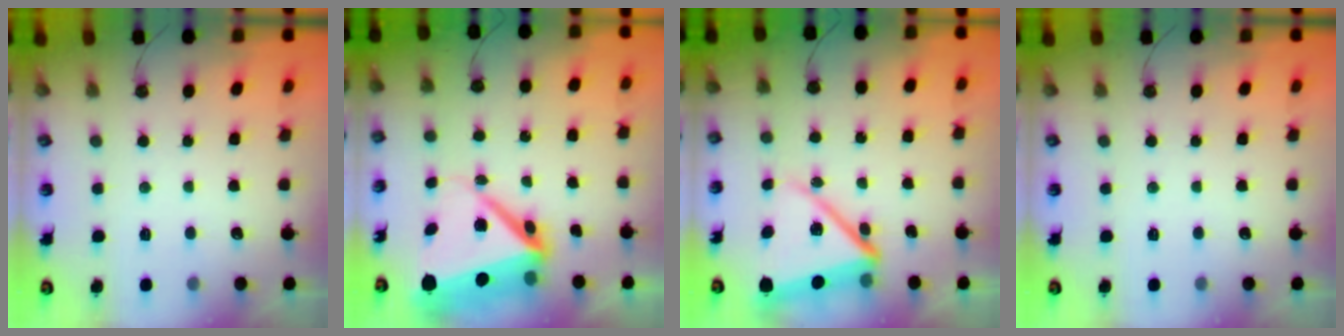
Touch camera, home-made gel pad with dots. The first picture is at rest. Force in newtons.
{"total": 11.9, "press": 11.8, "slide": 1.9}
{"total": 14.3, "press": 14.2, "slide": 1.6}
{"total": 0.0}